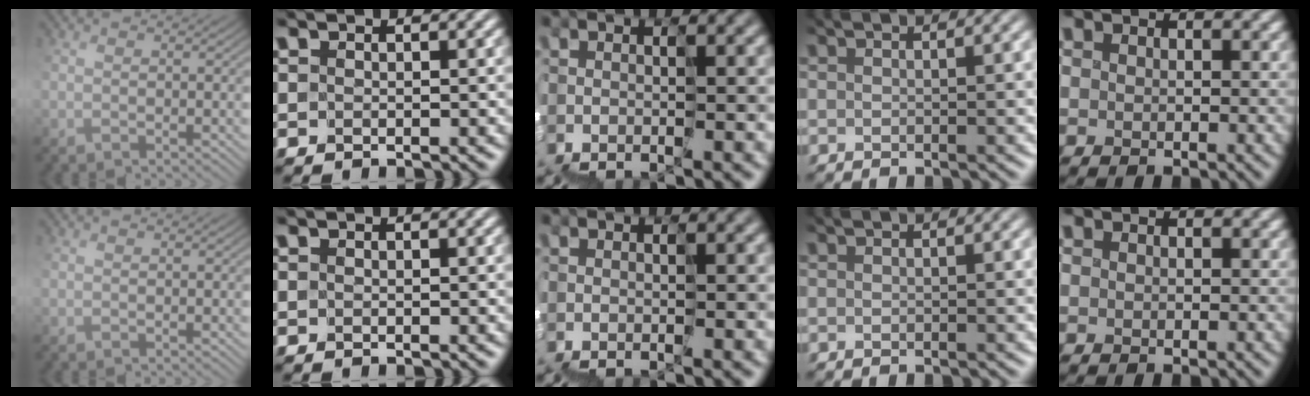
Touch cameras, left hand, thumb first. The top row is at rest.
{}